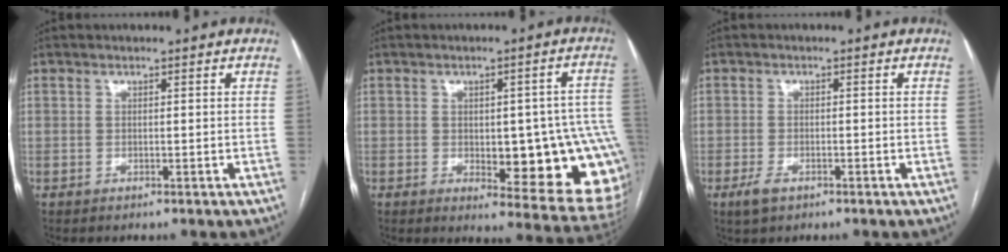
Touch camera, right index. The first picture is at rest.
{"total": 18.0, "force": [-2.6, 5.9, 16.8], "torque": [-0.126, 0.017, -0.006]}
{"total": 2.5, "force": [-1.4, 1.4, 1.6], "torque": [-0.032, 0.000, -0.020]}